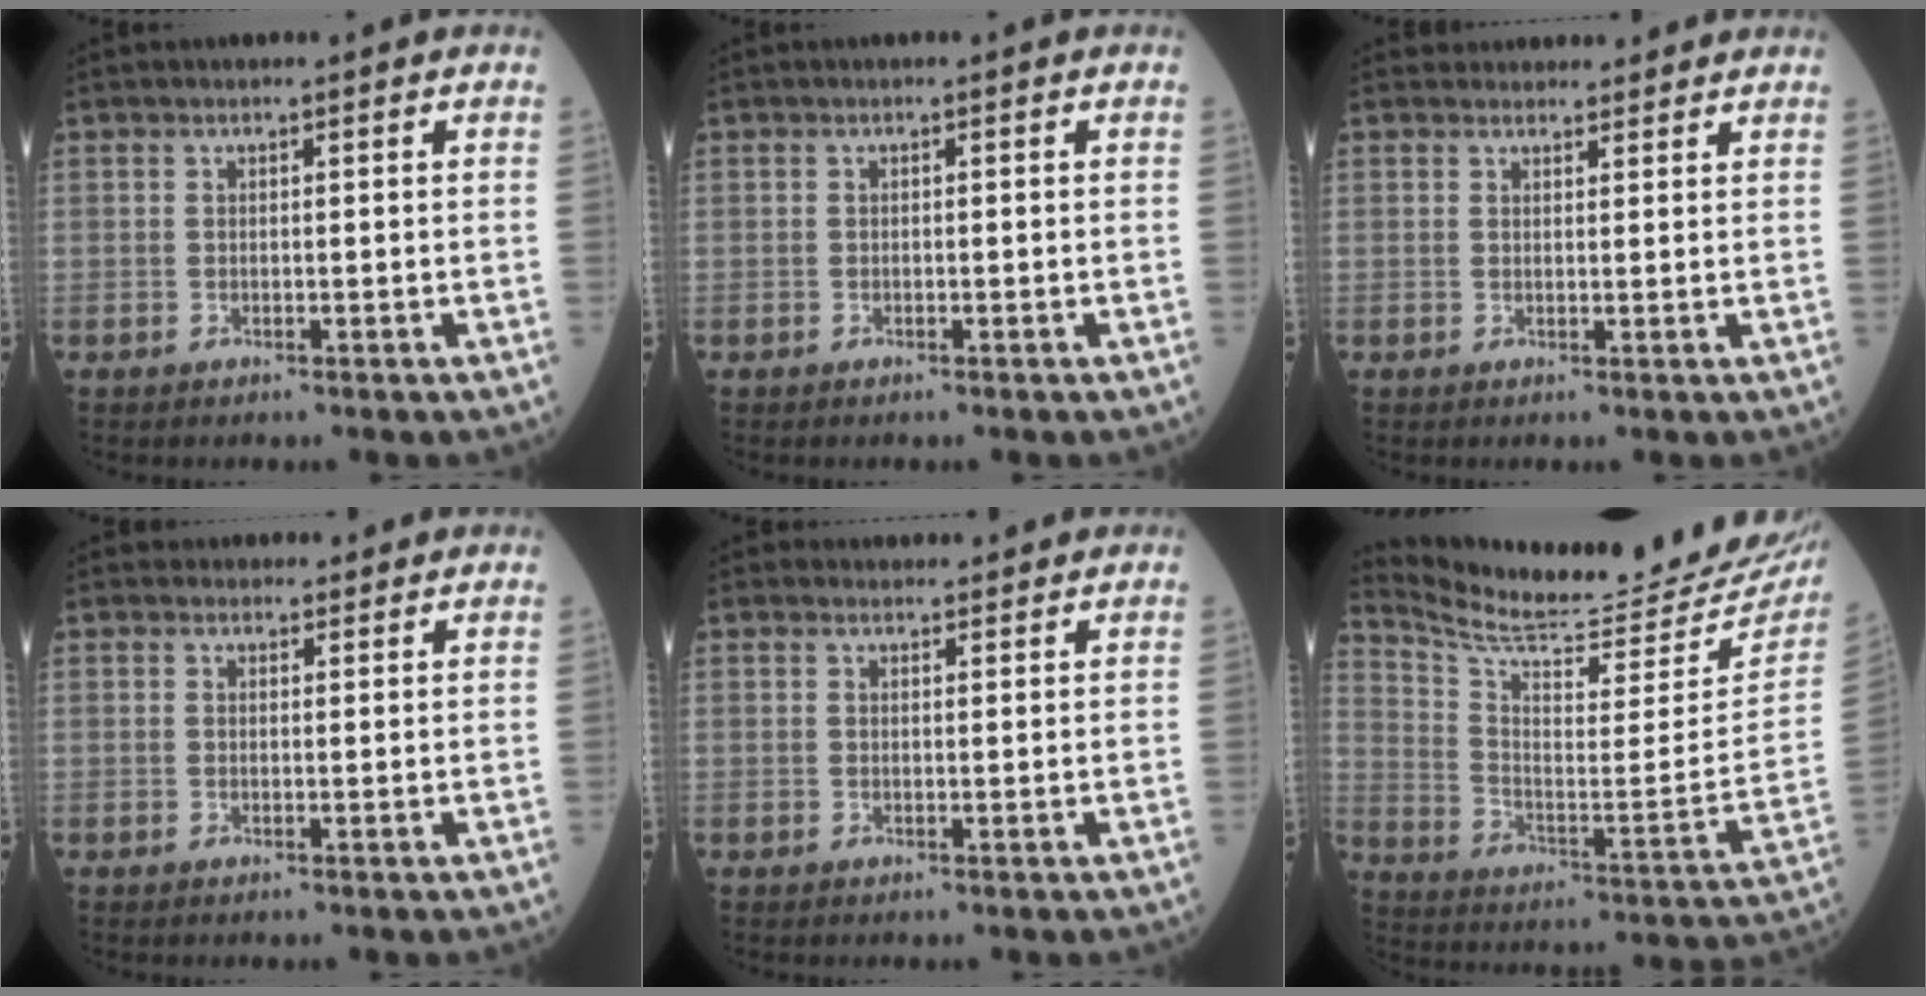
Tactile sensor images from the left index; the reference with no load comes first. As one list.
[{"total": 0.0}, {"total": 4.7, "force": [4.4, 1.5, 0.3], "torque": [0.005, 0.016, 0.052]}, {"total": 3.5, "force": [3.3, 1.3, 0.2], "torque": [0.005, 0.009, 0.037]}, {"total": 3.5, "force": [3.3, 1.0, 0.1], "torque": [-0.002, 0.012, 0.040]}, {"total": 22.5, "force": [21.4, 1.7, 6.9], "torque": [-0.131, -0.101, 0.301]}]